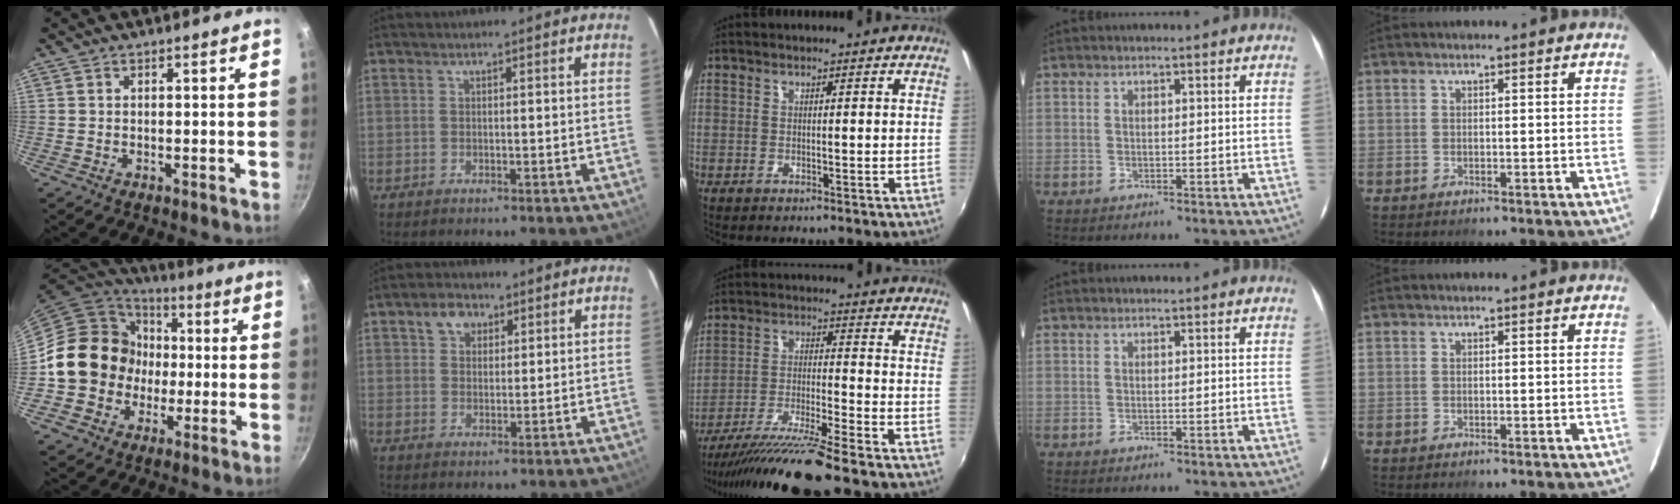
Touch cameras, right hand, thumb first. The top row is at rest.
{"thumb": {"total": 16.7, "force": [-0.6, 15.2, 6.9], "torque": [-0.086, 0.031, -0.012]}, "index": {"total": 4.6, "force": [2.3, 3.4, 2.1], "torque": [-0.031, 0.015, 0.042]}, "middle": {"total": 13.5, "force": [-11.6, -1.5, 6.8], "torque": [-0.138, -0.026, -0.207]}}